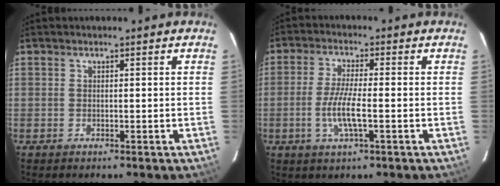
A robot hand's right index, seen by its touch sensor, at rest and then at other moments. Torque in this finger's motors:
{"motor_torque": [0.79, -0.65, 0.70, 0.15]}